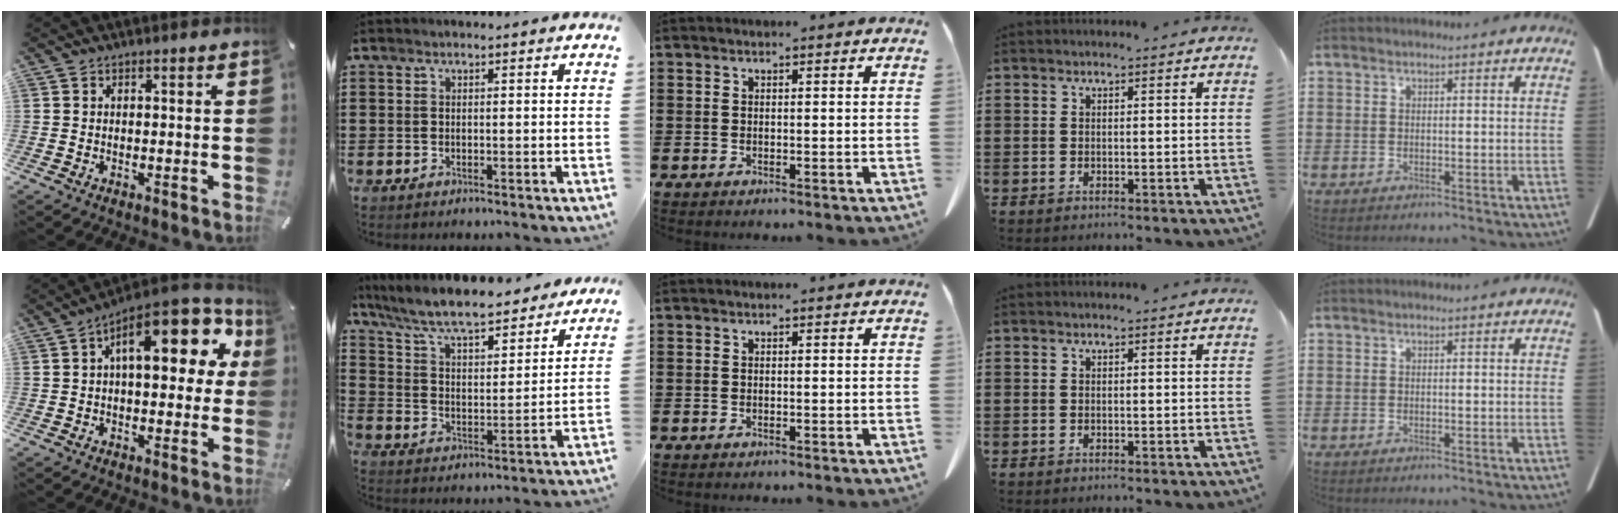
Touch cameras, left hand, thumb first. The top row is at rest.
{"thumb": {"total": 18.0, "force": [5.9, 8.4, 14.8], "torque": [-0.195, -0.029, 0.093]}, "index": {"total": 8.6, "force": [7.8, 1.1, 3.5], "torque": [-0.102, -0.044, 0.132]}}